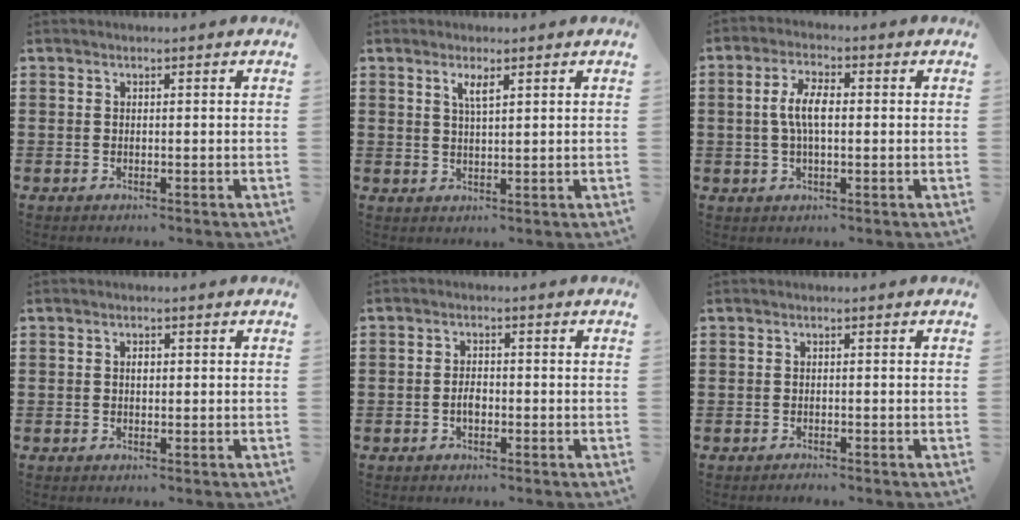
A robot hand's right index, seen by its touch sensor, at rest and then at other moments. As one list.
[{"total": 2.5, "force": [1.4, 0.6, 1.9], "torque": [-0.041, 0.003, 0.024]}, {"total": 5.6, "force": [0.0, 2.2, 5.2], "torque": [-0.111, 0.003, -0.006]}, {"total": 1.2, "force": [0.2, 0.7, 1.0], "torque": [-0.021, 0.004, 0.003]}, {"total": 2.0, "force": [-0.6, 1.0, 1.6], "torque": [-0.032, 0.000, -0.010]}, {"total": 0.6, "force": [-0.6, 0.1, 0.0], "torque": [-0.001, 0.001, -0.014]}]